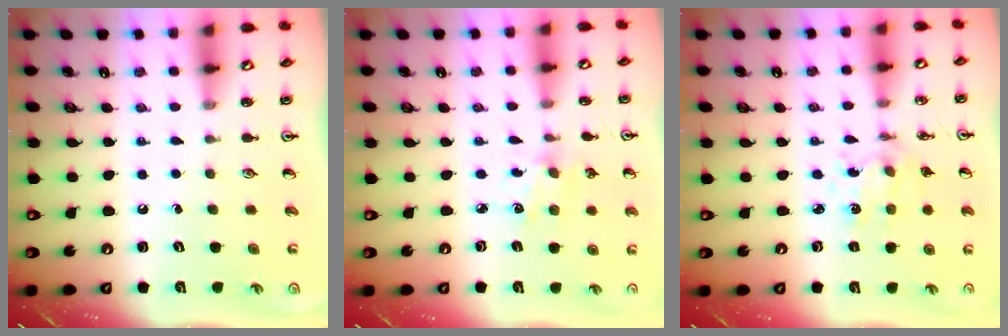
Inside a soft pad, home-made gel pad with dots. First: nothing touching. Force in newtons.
{"total": 2.6, "press": 2.5, "slide": 0.5}
{"total": 2.4, "press": 2.4, "slide": 0.5}